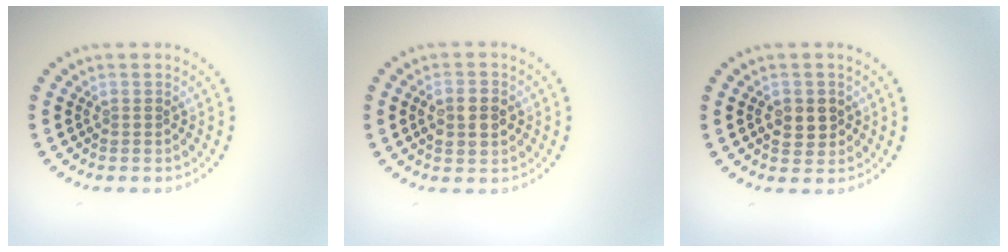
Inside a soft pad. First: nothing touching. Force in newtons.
{"total": 3.5, "press": 3.5, "slide": 0.4}
{"total": 2.4, "press": 2.4, "slide": 0.3}